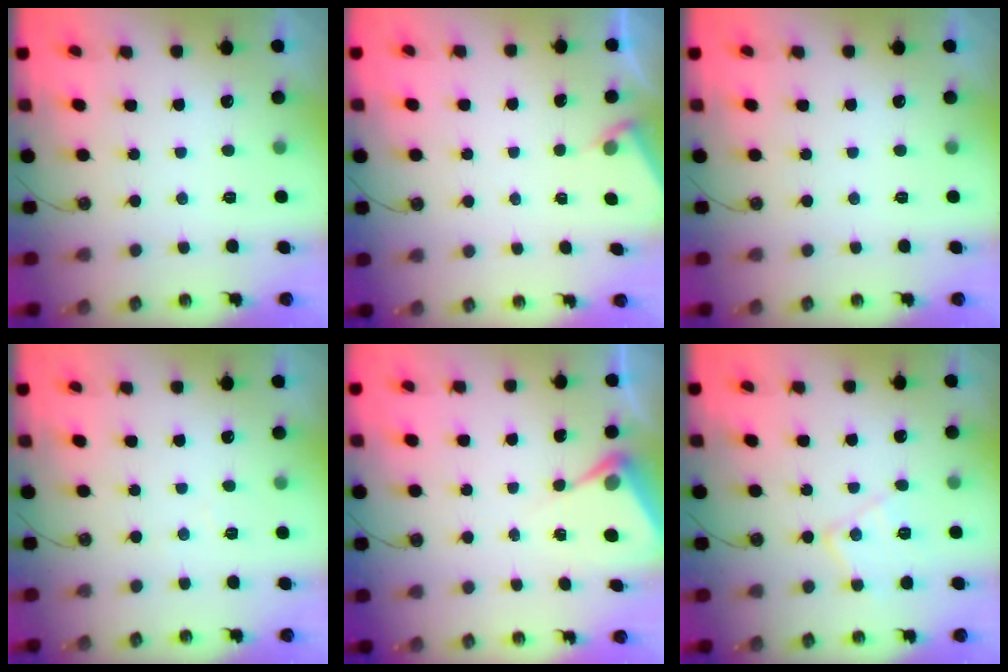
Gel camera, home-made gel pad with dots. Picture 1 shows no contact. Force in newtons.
{"total": 3.0, "press": 2.9, "slide": 0.4}
{"total": 0.0}
{"total": 2.9, "press": 2.9, "slide": 0.5}
{"total": 6.1, "press": 6.1, "slide": 0.3}
{"total": 10.1, "press": 10.0, "slide": 0.6}